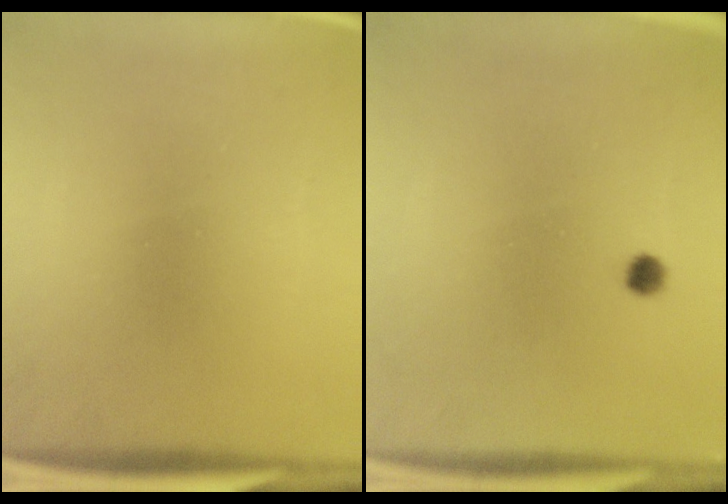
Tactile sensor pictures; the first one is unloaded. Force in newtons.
{"total": 1.3}